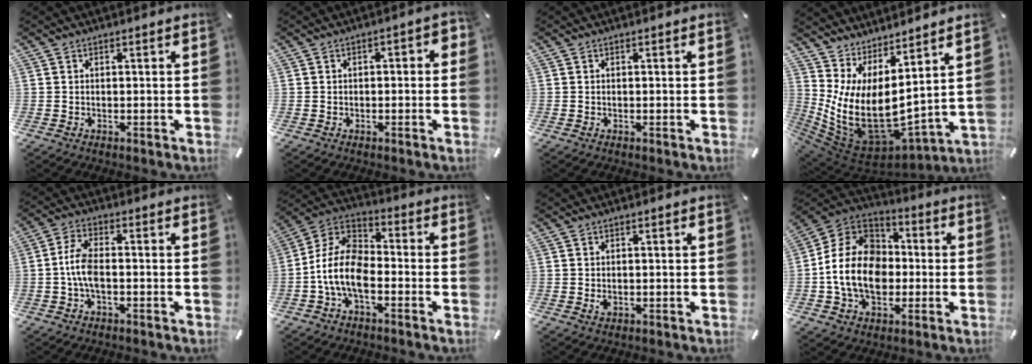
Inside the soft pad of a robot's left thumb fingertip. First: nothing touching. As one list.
[{"total": 2.3, "force": [-1.3, 1.4, 1.2], "torque": [-0.019, 0.010, -0.025]}, {"total": 0.0}, {"total": 12.8, "force": [0.3, 7.2, 10.5], "torque": [-0.252, -0.055, 0.013]}, {"total": 6.3, "force": [-1.2, 2.8, 5.5], "torque": [-0.122, 0.003, -0.025]}, {"total": 11.8, "force": [-5.3, 6.6, 8.2], "torque": [-0.181, 0.013, -0.103]}, {"total": 1.0, "force": [-0.2, 0.8, 0.7], "torque": [-0.013, 0.002, -0.004]}, {"total": 16.1, "force": [-3.4, 12.6, 9.4], "torque": [-0.217, 0.027, -0.064]}]